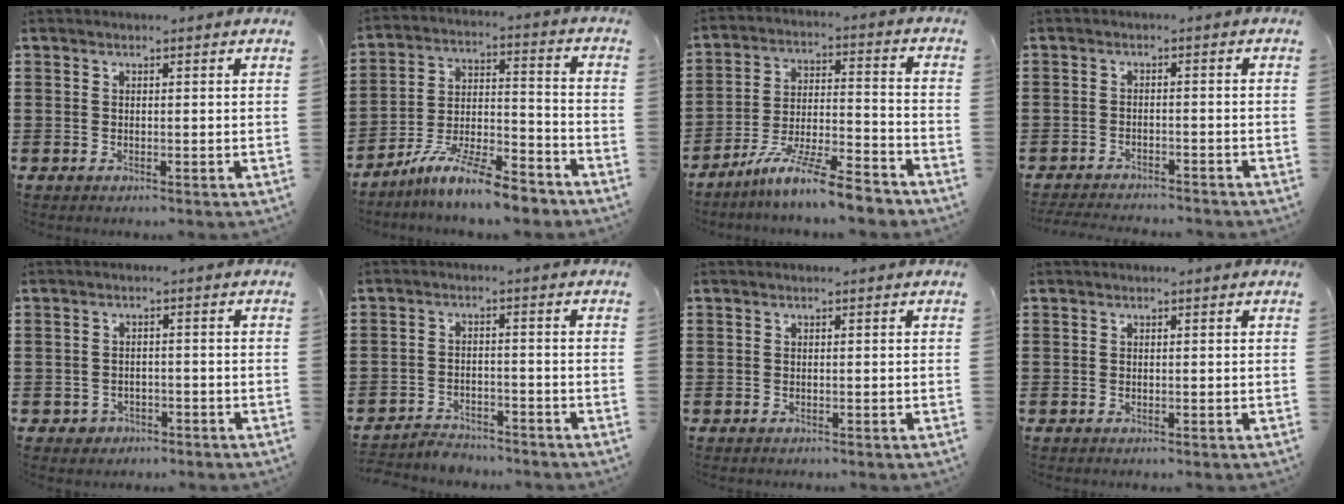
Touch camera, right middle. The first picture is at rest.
{"total": 10.0, "force": [-8.7, 0.9, 4.8], "torque": [-0.089, 0.016, -0.168]}
{"total": 9.5, "force": [-8.1, 0.2, 4.8], "torque": [-0.094, 0.007, -0.158]}
{"total": 2.5, "force": [-2.5, 0.0, 0.3], "torque": [-0.009, -0.003, -0.051]}
{"total": 1.6, "force": [-1.3, 0.9, 0.0], "torque": [-0.006, 0.001, -0.031]}
{"total": 3.4, "force": [-3.4, 0.6, 0.0], "torque": [-0.006, 0.002, -0.072]}
{"total": 0.0}
{"total": 0.0}